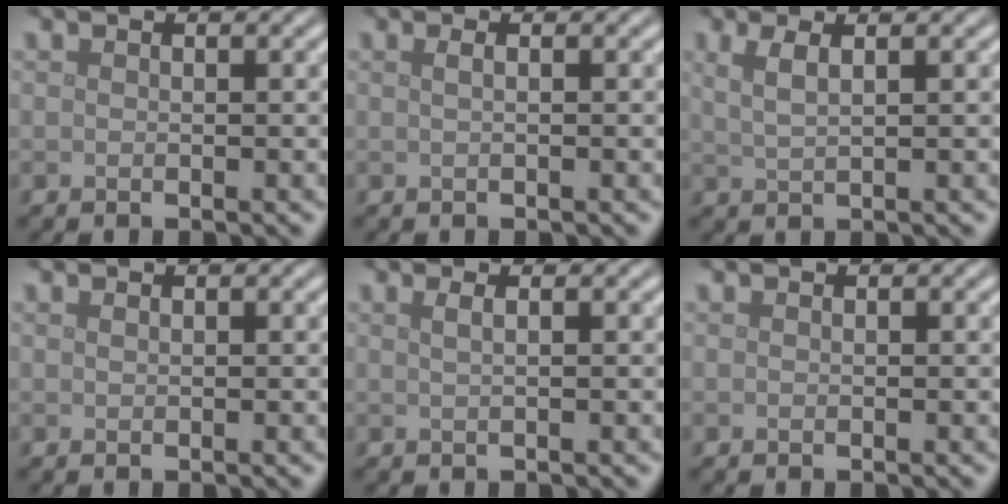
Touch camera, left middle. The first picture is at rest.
{"total": 1.1, "force": [0.3, 0.5, 1.0], "torque": [-0.011, 0.000, -0.002]}
{"total": 2.4, "force": [1.0, 0.8, 2.0], "torque": [-0.032, 0.005, 0.017]}
{"total": 0.0}
{"total": 1.8, "force": [0.7, 0.8, 1.4], "torque": [-0.011, -0.001, -0.002]}
{"total": 0.0}